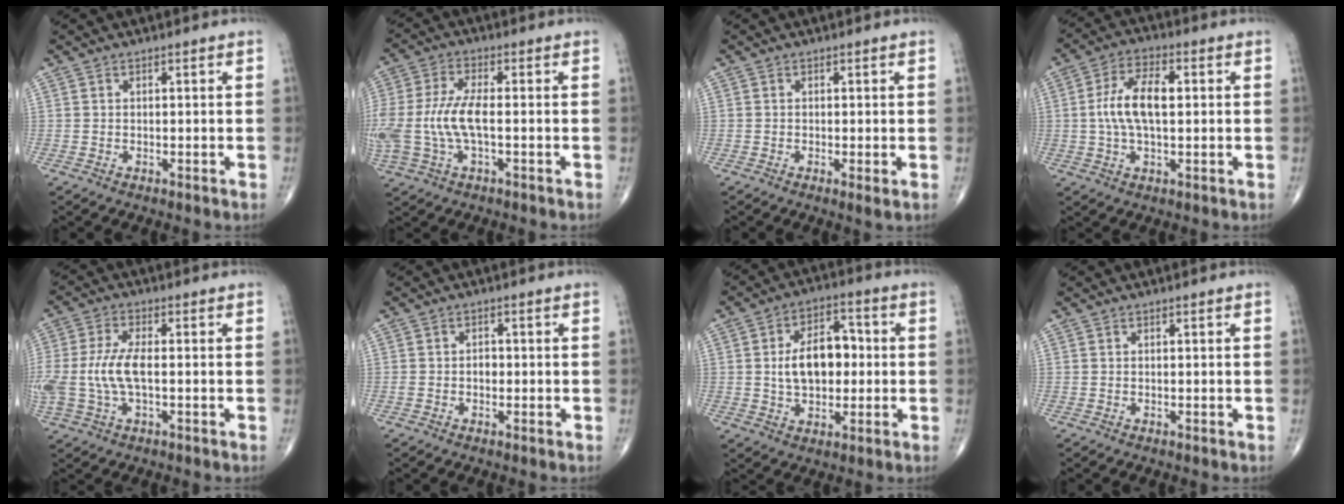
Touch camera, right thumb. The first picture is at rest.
{"total": 11.4, "force": [-1.2, 4.6, 10.4], "torque": [-0.259, 0.012, -0.022]}
{"total": 1.3, "force": [-0.2, 0.1, 1.3], "torque": [-0.028, -0.007, -0.006]}
{"total": 9.6, "force": [0.7, 4.5, 8.5], "torque": [-0.170, 0.016, 0.010]}
{"total": 9.5, "force": [-0.7, 4.1, 8.5], "torque": [-0.214, 0.011, -0.011]}
{"total": 1.9, "force": [-0.4, 1.3, 1.2], "torque": [-0.017, 0.006, -0.007]}
{"total": 11.7, "force": [0.3, 7.2, 9.1], "torque": [-0.129, 0.019, 0.004]}
{"total": 0.0}